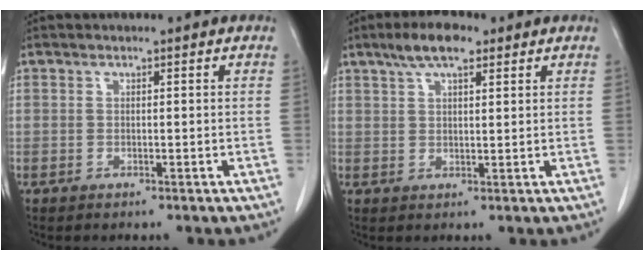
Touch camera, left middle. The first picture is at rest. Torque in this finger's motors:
{"motor_torque": [0.61, -0.54, 0.00, 0.04]}